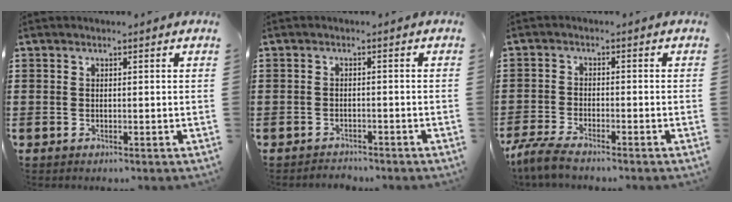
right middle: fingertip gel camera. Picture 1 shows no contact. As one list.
[{"total": 1.4, "force": [-1.4, 0.2, 0.0], "torque": [-0.005, -0.001, -0.030]}, {"total": 4.0, "force": [-3.6, 0.1, 1.8], "torque": [-0.059, -0.016, -0.076]}]